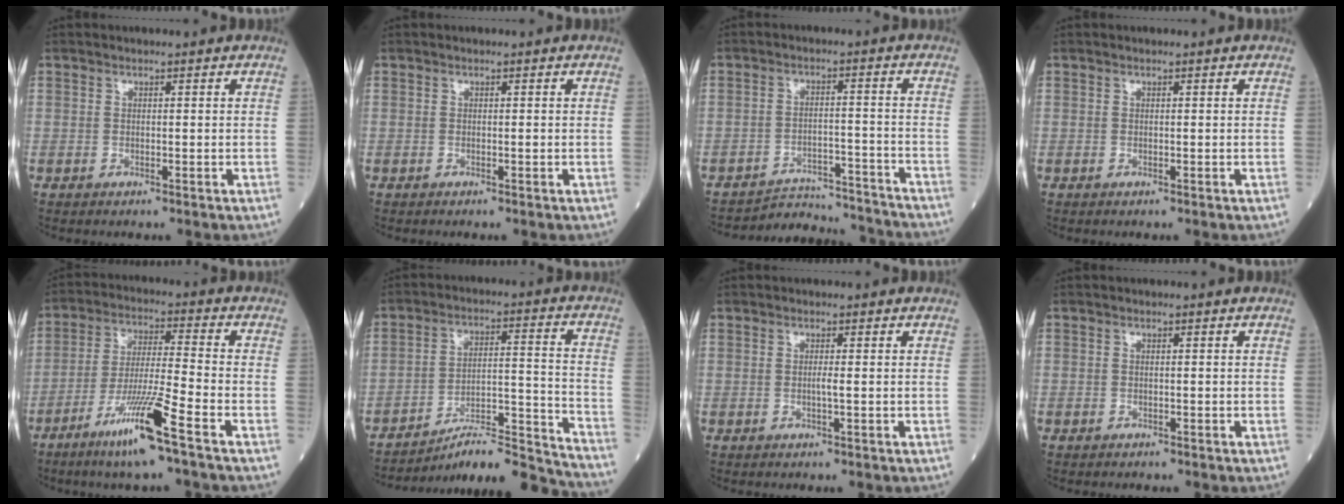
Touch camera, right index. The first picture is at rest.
{"total": 0.0}
{"total": 10.9, "force": [-10.8, 0.9, -0.5], "torque": [0.012, 0.023, -0.150]}
{"total": 0.0}
{"total": 11.3, "force": [-6.6, -0.9, 9.1], "torque": [-0.174, -0.026, -0.124]}
{"total": 16.6, "force": [-16.0, -1.1, 4.3], "torque": [-0.062, 0.029, -0.248]}
{"total": 0.9, "force": [-0.2, -0.2, 0.8], "torque": [-0.016, -0.001, -0.005]}
{"total": 0.8, "force": [-0.6, 0.5, 0.0], "torque": [-0.006, 0.003, -0.012]}